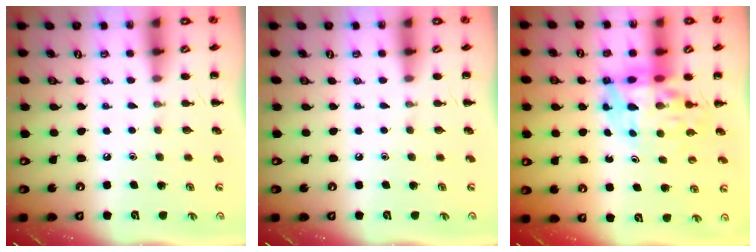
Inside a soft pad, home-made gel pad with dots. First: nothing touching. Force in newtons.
{"total": 0.0}
{"total": 11.0, "press": 10.5, "slide": 3.2}